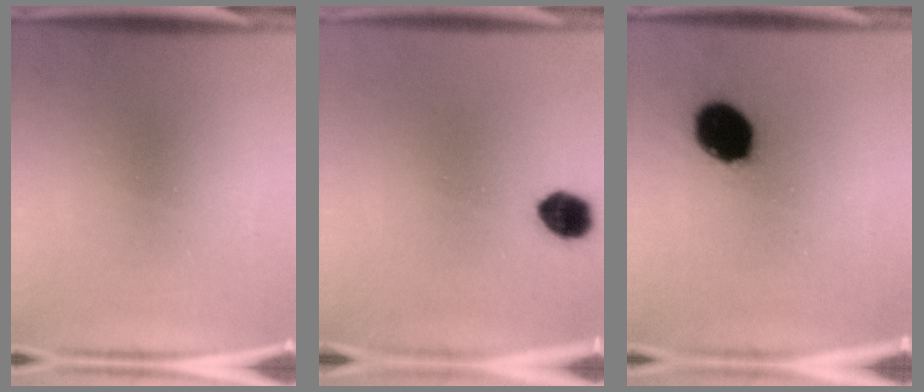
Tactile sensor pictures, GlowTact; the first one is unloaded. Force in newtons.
{"total": 6.2}
{"total": 14.0}